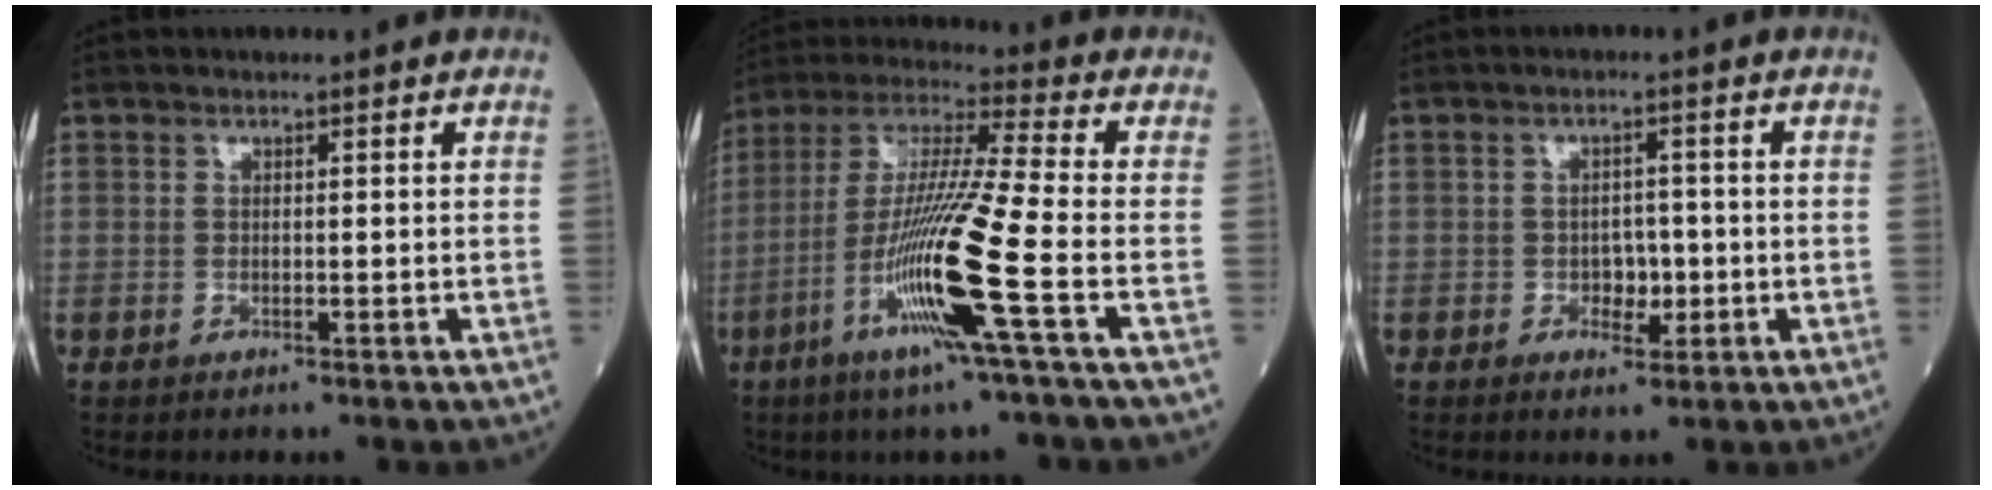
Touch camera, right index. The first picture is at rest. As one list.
[{"total": 15.7, "force": [-5.6, -1.4, 14.6], "torque": [-0.296, -0.017, -0.112]}, {"total": 3.1, "force": [-0.7, 2.0, 2.2], "torque": [-0.027, 0.005, -0.006]}]